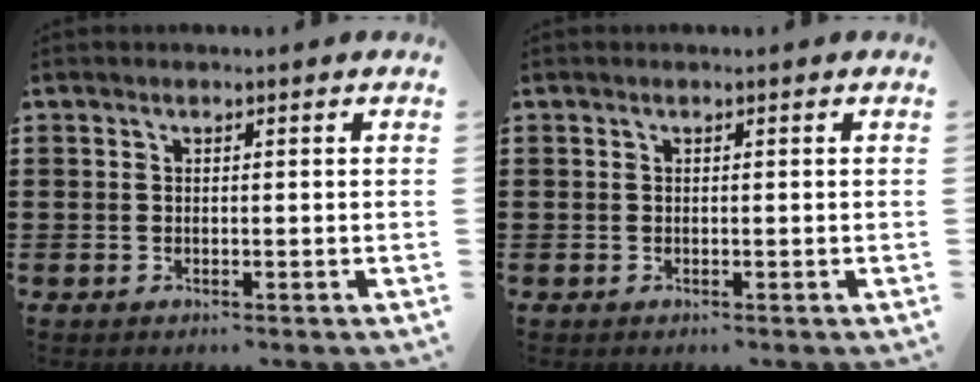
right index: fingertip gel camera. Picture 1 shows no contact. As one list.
[{"total": 0.0}]